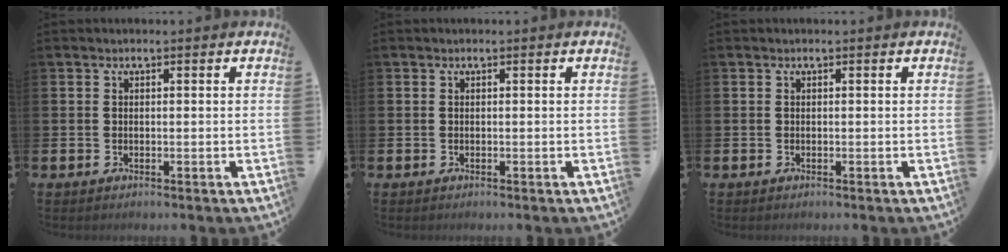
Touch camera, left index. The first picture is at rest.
{"total": 0.0}
{"total": 0.0}